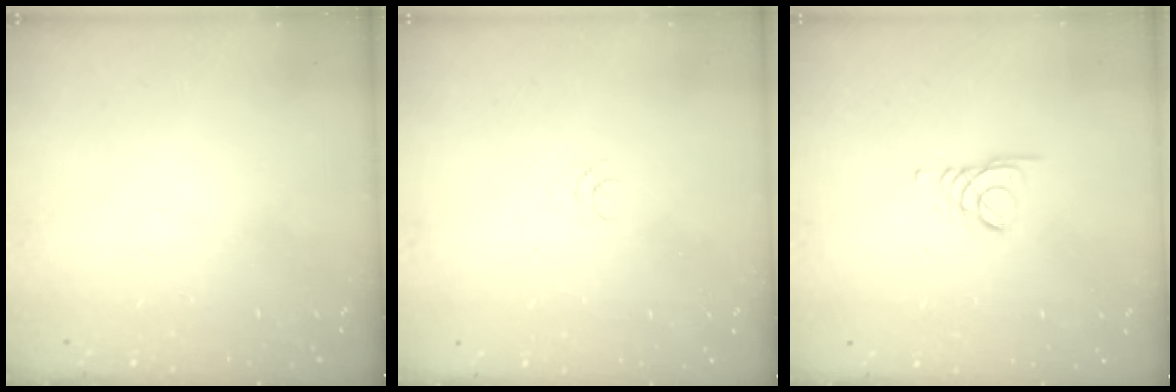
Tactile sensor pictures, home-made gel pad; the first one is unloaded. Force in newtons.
{"total": 3.0, "press": 3.0, "slide": 0.2}
{"total": 1.8, "press": 1.8, "slide": 0.2}